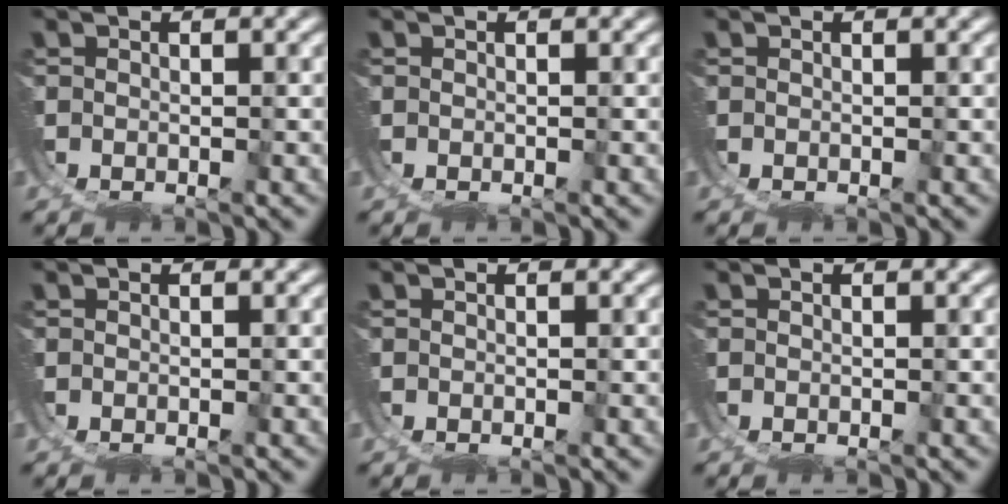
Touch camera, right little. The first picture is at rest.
{"total": 0.0}
{"total": 0.0}
{"total": 0.0}
{"total": 0.0}
{"total": 0.0}